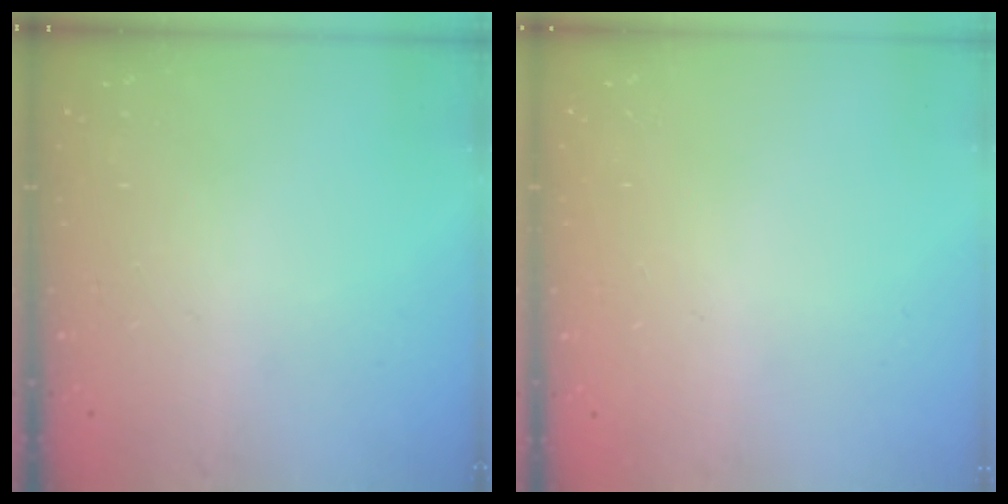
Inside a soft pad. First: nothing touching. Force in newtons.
{"total": 0.0}